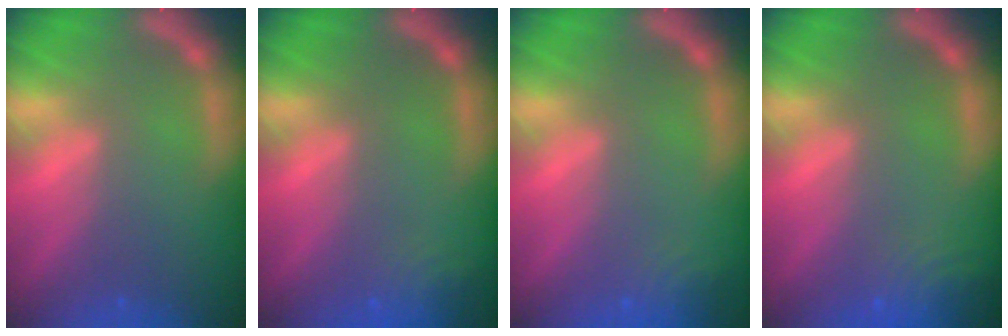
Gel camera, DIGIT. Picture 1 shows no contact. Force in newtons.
{"total": 3.0}
{"total": 2.4}
{"total": 5.1}